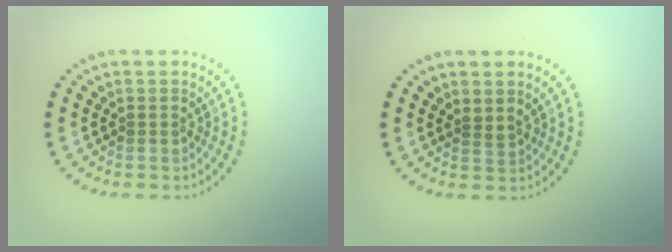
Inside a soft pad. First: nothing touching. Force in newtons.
{"total": 0.9, "press": 0.6, "slide": 0.7}